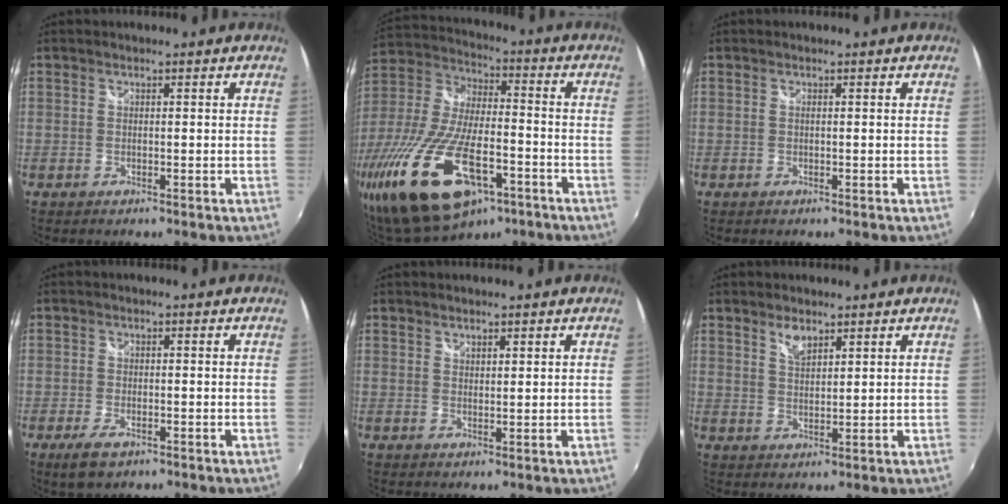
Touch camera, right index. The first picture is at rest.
{"total": 27.7, "force": [-14.3, 11.9, 20.6], "torque": [-0.437, -0.063, -0.244]}
{"total": 0.0}
{"total": 4.4, "force": [-2.6, 1.9, 2.9], "torque": [-0.069, -0.009, -0.047]}
{"total": 1.3, "force": [1.2, 0.5, 0.3], "torque": [-0.001, -0.001, 0.020]}
{"total": 3.3, "force": [2.4, 1.4, 1.8], "torque": [-0.028, -0.001, 0.043]}